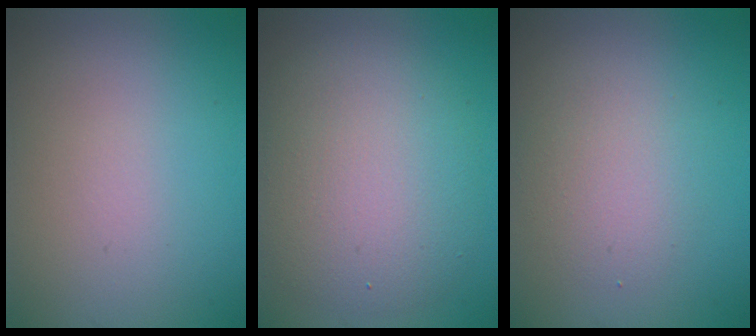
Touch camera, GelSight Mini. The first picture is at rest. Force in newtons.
{"total": 6.6, "press": 6.6, "slide": 0.7}
{"total": 2.7, "press": 2.7, "slide": 0.1}